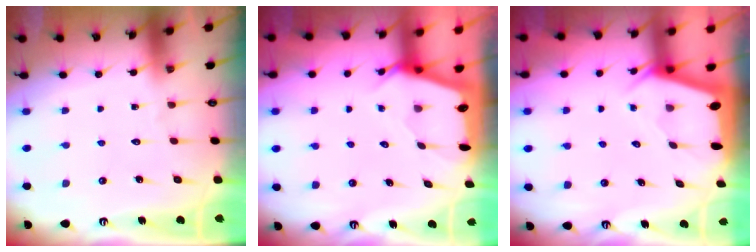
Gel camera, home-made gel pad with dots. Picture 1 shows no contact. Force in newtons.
{"total": 2.5, "press": 2.5, "slide": 0.3}
{"total": 2.1, "press": 2.0, "slide": 0.4}